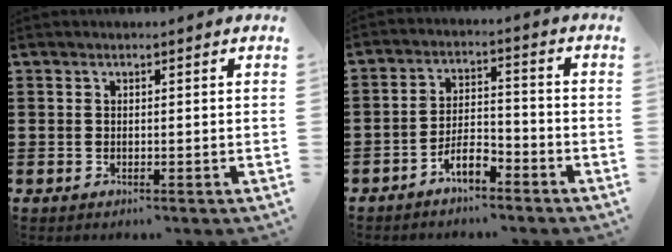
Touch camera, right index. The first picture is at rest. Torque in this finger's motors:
{"motor_torque": [1.21, 0.93, 0.50, 0.09]}